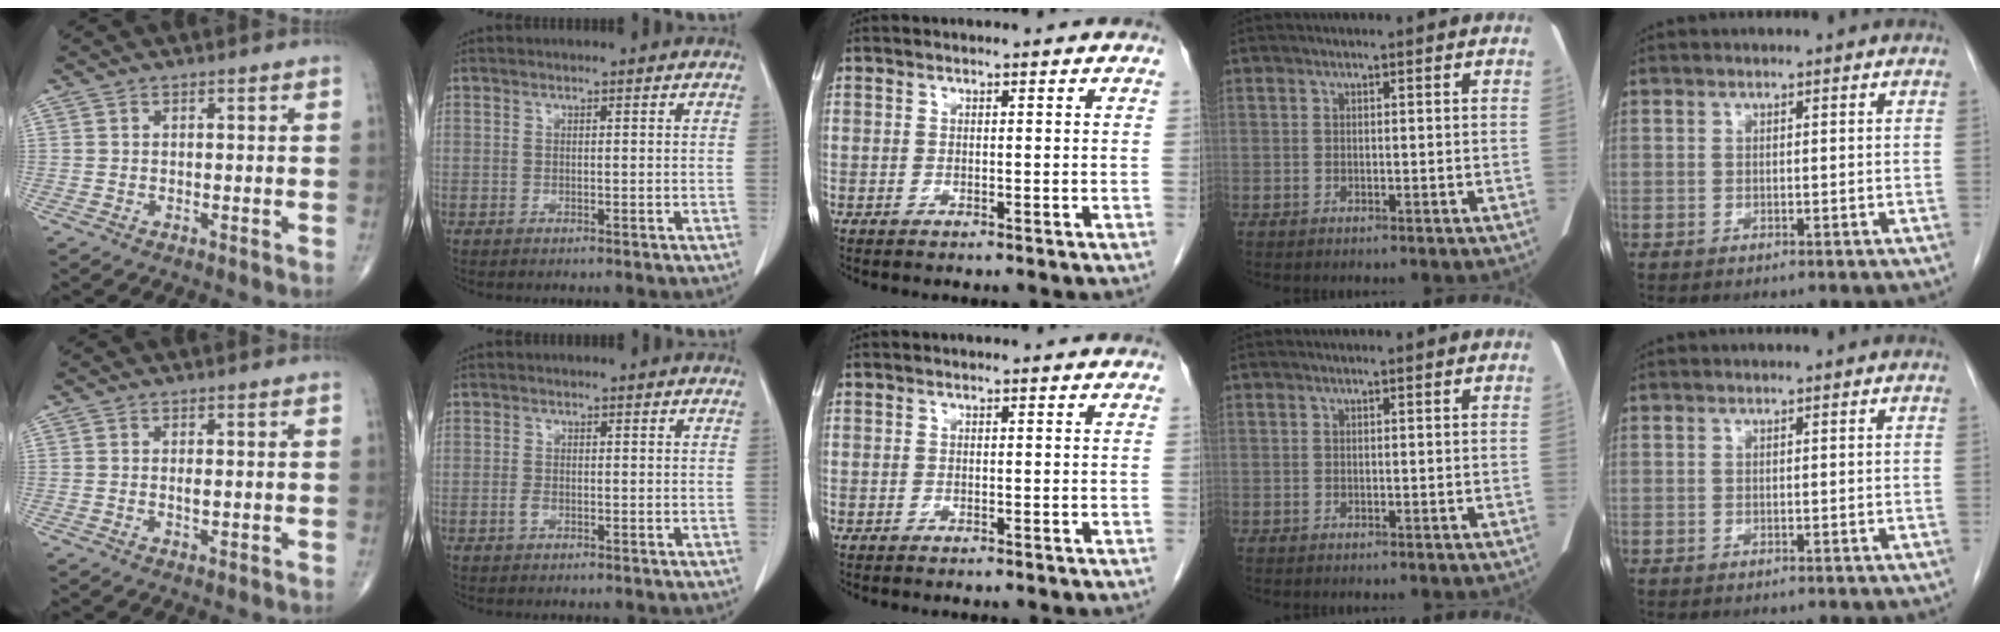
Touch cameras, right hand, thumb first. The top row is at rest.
{"thumb": {"total": 1.3, "force": [0.0, 0.5, 1.2], "torque": [-0.022, -0.003, 0.000]}, "index": {"total": 1.0, "force": [-0.5, 0.5, 0.8], "torque": [-0.017, 0.001, -0.008]}}